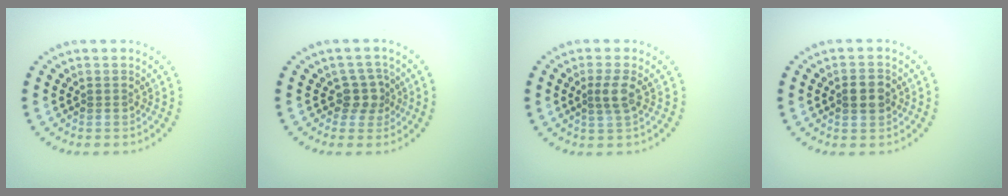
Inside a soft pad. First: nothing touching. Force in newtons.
{"total": 2.2, "press": 1.8, "slide": 1.3}
{"total": 1.9, "press": 1.5, "slide": 1.1}
{"total": 2.8, "press": 2.8, "slide": 0.1}